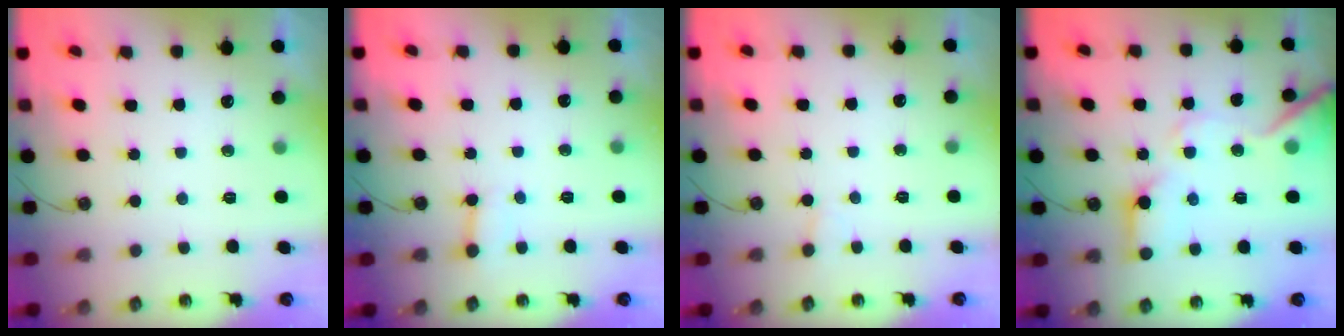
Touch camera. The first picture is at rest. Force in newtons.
{"total": 3.5, "press": 3.5, "slide": 0.3}
{"total": 2.3, "press": 2.3, "slide": 0.1}
{"total": 13.5, "press": 13.4, "slide": 1.5}